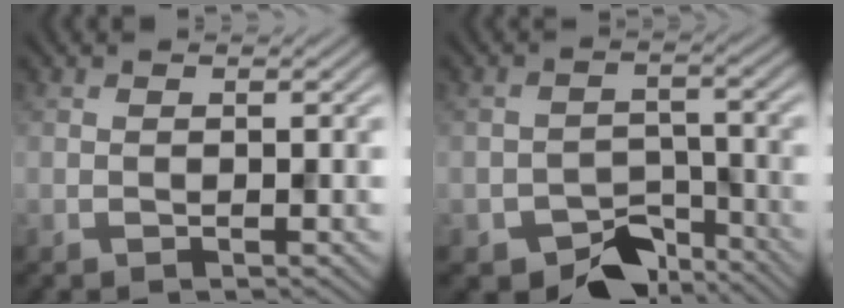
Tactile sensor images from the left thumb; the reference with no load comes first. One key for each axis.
{"total": 7.1, "fx": -5.2, "fy": 3.9, "fz": 2.9, "tx": -0.039, "ty": -0.016, "tz": -0.088}